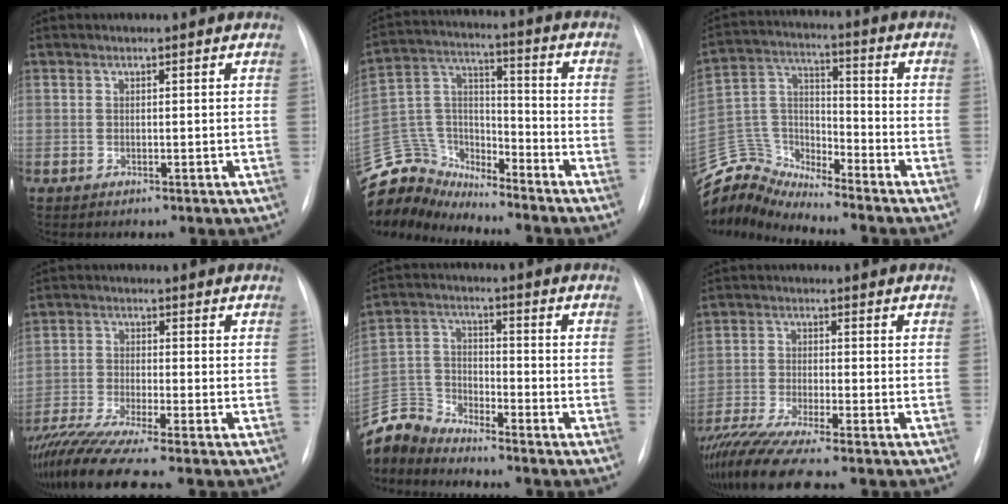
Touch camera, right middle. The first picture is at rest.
{"total": 12.5, "force": [-12.2, 2.6, 0.1], "torque": [-0.013, 0.062, -0.237]}
{"total": 10.4, "force": [-10.4, 0.4, -0.5], "torque": [0.004, 0.052, -0.206]}
{"total": 11.1, "force": [-9.1, -0.8, 6.2], "torque": [-0.114, -0.030, -0.154]}
{"total": 7.7, "force": [-7.7, 0.6, -0.1], "torque": [-0.010, 0.006, -0.155]}
{"total": 11.3, "force": [-9.3, 0.1, 6.4], "torque": [-0.119, -0.029, -0.158]}